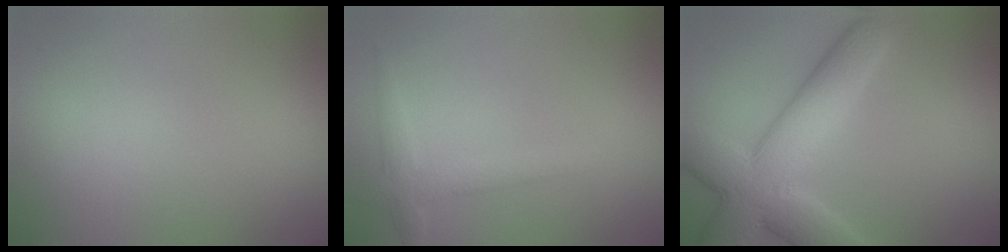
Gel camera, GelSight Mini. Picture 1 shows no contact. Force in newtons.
{"total": 2.3, "press": 2.3, "slide": 0.2}
{"total": 9.1, "press": 9.0, "slide": 0.5}